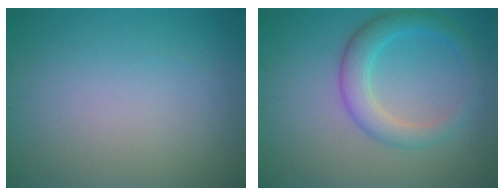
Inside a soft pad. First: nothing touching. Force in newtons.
{"total": 3.9, "press": 3.9, "slide": 0.3}